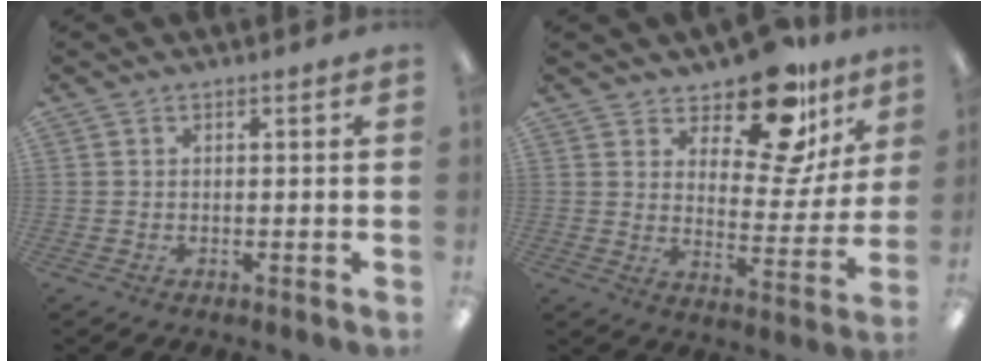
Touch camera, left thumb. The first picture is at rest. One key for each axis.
{"total": 17.2, "fx": 12.8, "fy": 7.1, "fz": 8.9, "tx": -0.130, "ty": -0.088, "tz": 0.218}